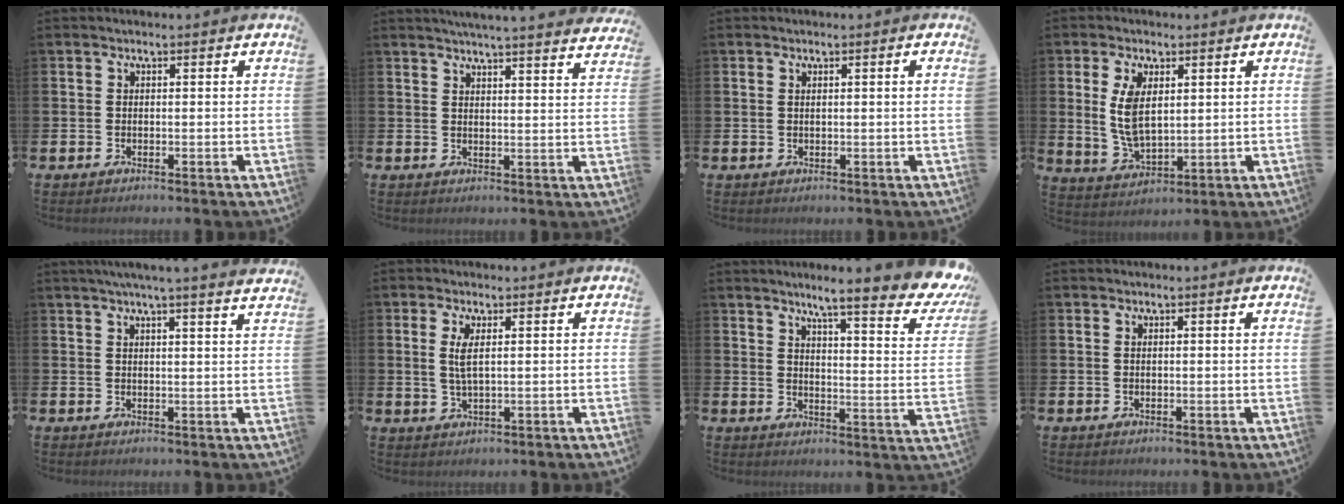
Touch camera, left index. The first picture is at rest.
{"total": 4.4, "force": [4.3, -0.9, 0.6], "torque": [-0.012, -0.028, 0.074]}
{"total": 0.9, "force": [0.4, -0.2, 0.8], "torque": [-0.013, -0.002, 0.005]}
{"total": 5.9, "force": [2.1, 3.1, 4.5], "torque": [-0.087, 0.003, 0.035]}
{"total": 4.0, "force": [3.7, -1.0, 1.0], "torque": [-0.024, -0.016, 0.065]}
{"total": 2.7, "force": [0.9, 0.8, 2.4], "torque": [-0.041, 0.000, 0.013]}
{"total": 8.1, "force": [6.6, 0.6, 4.7], "torque": [-0.081, -0.065, 0.098]}
{"total": 0.6, "force": [0.2, -0.2, 0.5], "torque": [-0.007, -0.002, 0.003]}